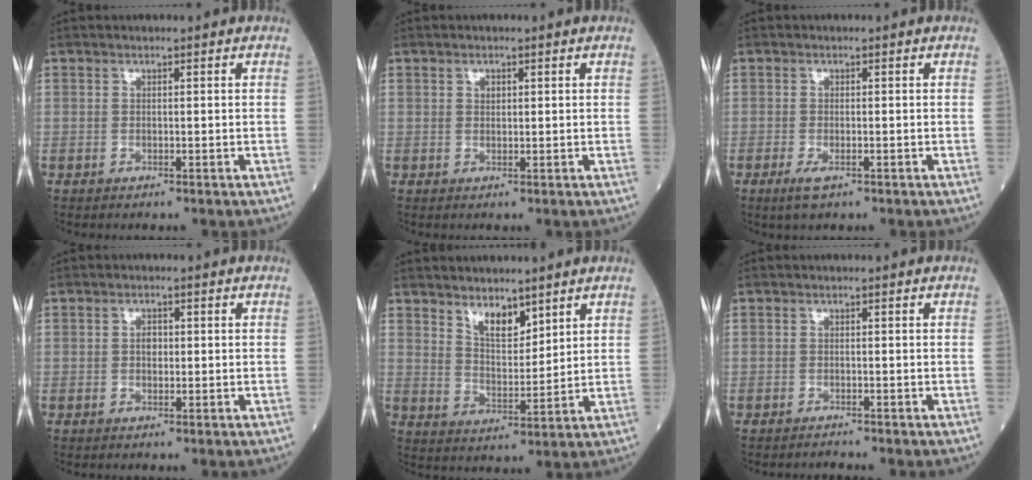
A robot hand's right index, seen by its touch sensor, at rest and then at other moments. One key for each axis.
{"total": 1.0, "fx": 0.5, "fy": 0.7, "fz": 0.5, "tx": -0.006, "ty": -0.001, "tz": 0.008}
{"total": 2.2, "fx": -1.1, "fy": 0.7, "fz": 1.7, "tx": -0.037, "ty": -0.003, "tz": -0.016}
{"total": 1.5, "fx": 0.0, "fy": 1.0, "fz": 1.1, "tx": -0.017, "ty": 0.003, "tz": 0.000}
{"total": 5.4, "fx": 4.1, "fy": 2.1, "fz": 2.8, "tx": -0.052, "ty": -0.008, "tz": 0.080}
{"total": 0.7, "fx": -0.7, "fy": -0.1, "fz": -0.2, "tx": -0.001, "ty": -0.006, "tz": -0.011}